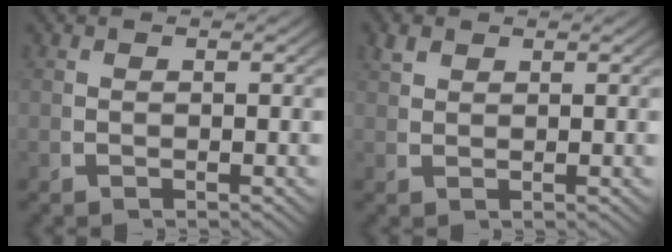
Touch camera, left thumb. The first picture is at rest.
{"total": 1.6, "force": [1.5, 0.5, 0.5], "torque": [-0.010, 0.000, 0.035]}